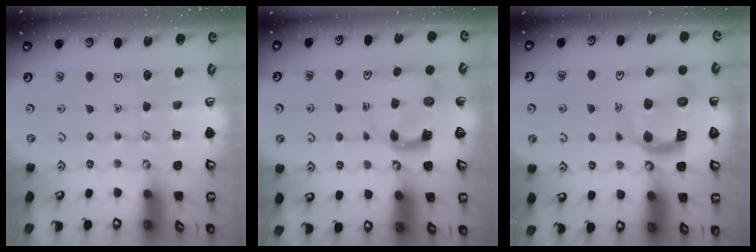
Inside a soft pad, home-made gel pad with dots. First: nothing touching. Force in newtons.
{"total": 3.9, "press": 3.9, "slide": 0.7}
{"total": 12.5, "press": 12.4, "slide": 1.5}